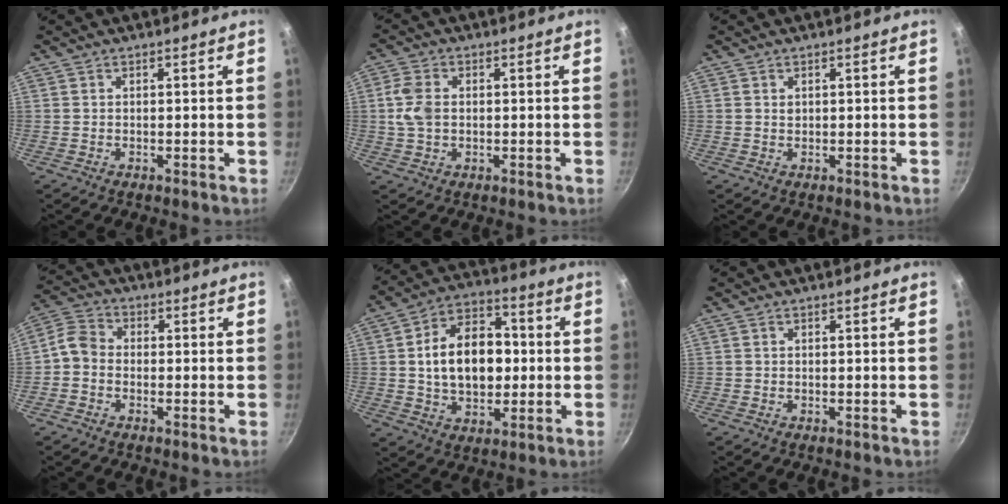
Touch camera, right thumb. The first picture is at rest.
{"total": 5.7, "force": [0.4, 3.9, 4.1], "torque": [-0.082, 0.006, 0.004]}
{"total": 0.8, "force": [0.3, 0.6, 0.4], "torque": [-0.005, 0.002, 0.007]}
{"total": 4.9, "force": [-1.4, 3.9, 2.7], "torque": [-0.047, 0.026, -0.045]}
{"total": 16.0, "force": [0.7, 10.9, 11.8], "torque": [-0.157, 0.022, 0.005]}
{"total": 0.0}